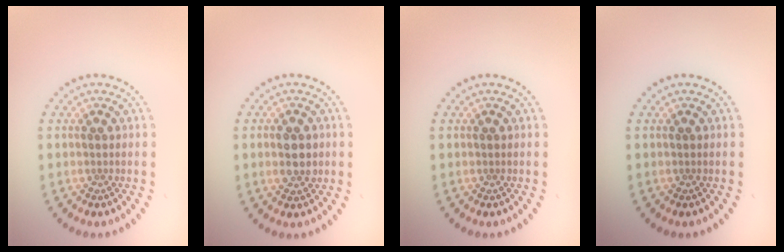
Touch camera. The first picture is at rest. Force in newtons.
{"total": 2.8, "press": 2.8, "slide": 0.2}
{"total": 0.0}
{"total": 0.0}